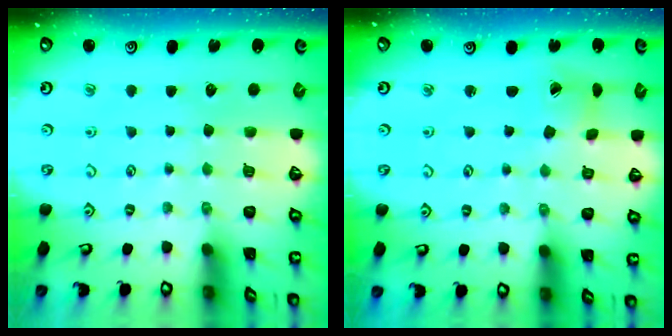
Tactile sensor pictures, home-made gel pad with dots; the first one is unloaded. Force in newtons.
{"total": 3.3, "press": 3.3, "slide": 0.5}